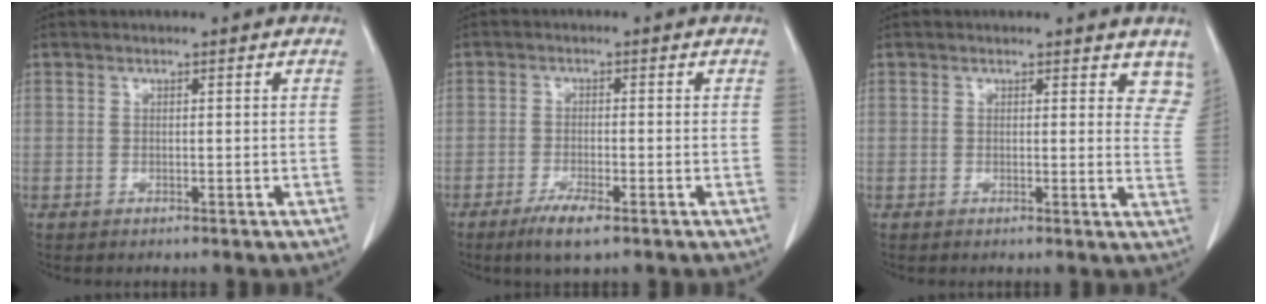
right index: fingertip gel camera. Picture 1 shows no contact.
{"total": 4.3, "force": [-2.8, 0.6, 3.2], "torque": [-0.066, -0.008, -0.049]}
{"total": 6.1, "force": [5.3, 2.5, 1.8], "torque": [0.008, -0.016, 0.038]}